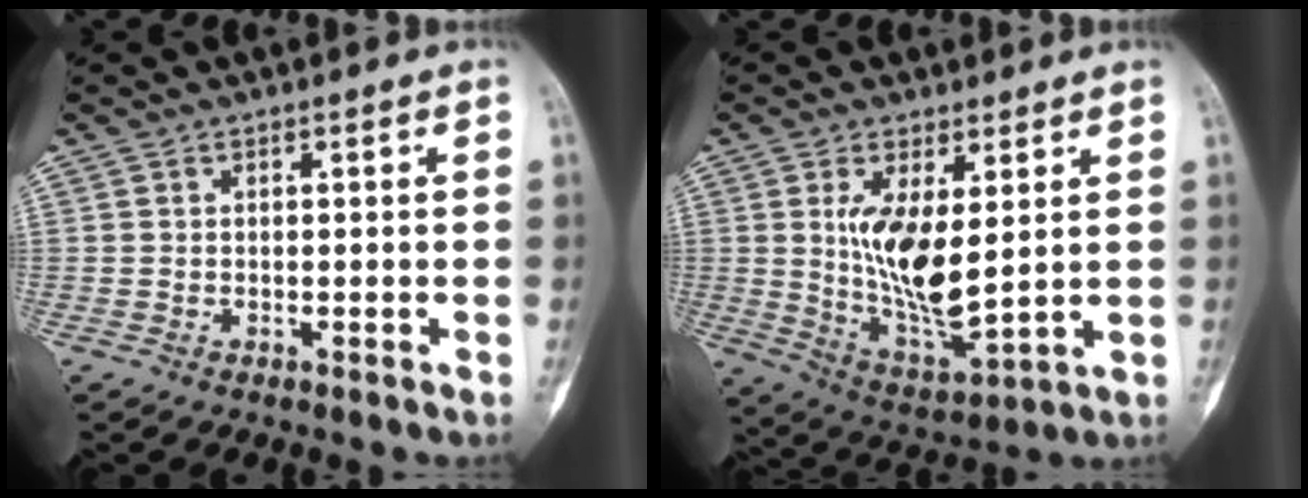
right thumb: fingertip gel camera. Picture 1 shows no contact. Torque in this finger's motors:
{"motor_torque": [0.08, 3.12, 0.55, -0.37, 0.47]}